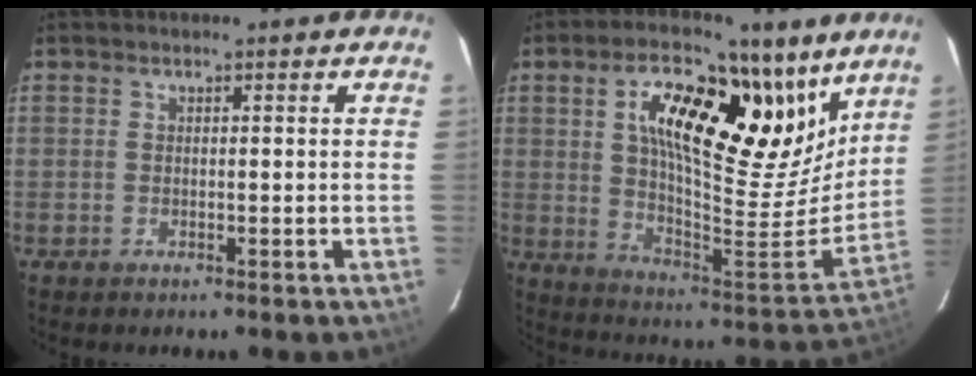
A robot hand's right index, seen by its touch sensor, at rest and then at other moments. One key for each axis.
{"total": 25.3, "fx": 13.2, "fy": 10.2, "fz": 19.0, "tx": -0.299, "ty": 0.005, "tz": 0.221}